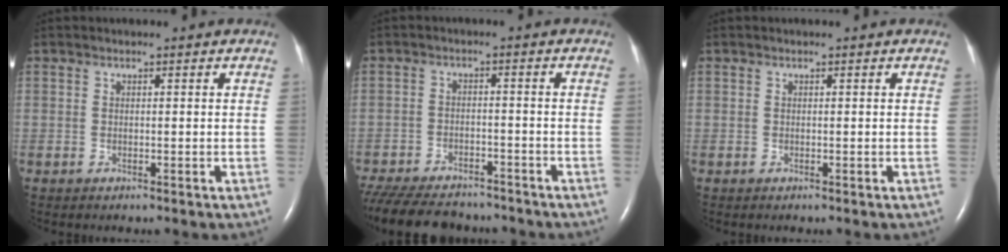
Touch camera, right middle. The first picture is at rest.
{"total": 17.4, "force": [-14.8, 5.9, 7.1], "torque": [-0.192, -0.027, -0.214]}
{"total": 0.0}